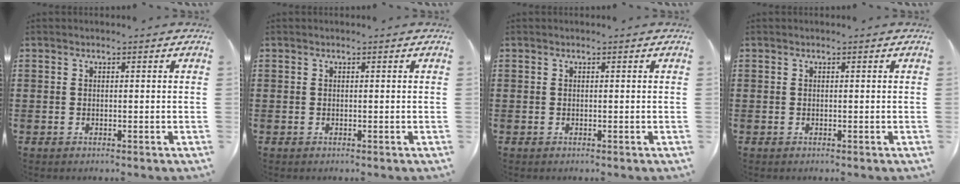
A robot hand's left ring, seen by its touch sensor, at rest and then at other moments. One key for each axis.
{"total": 0.0}
{"total": 0.0}
{"total": 0.0}